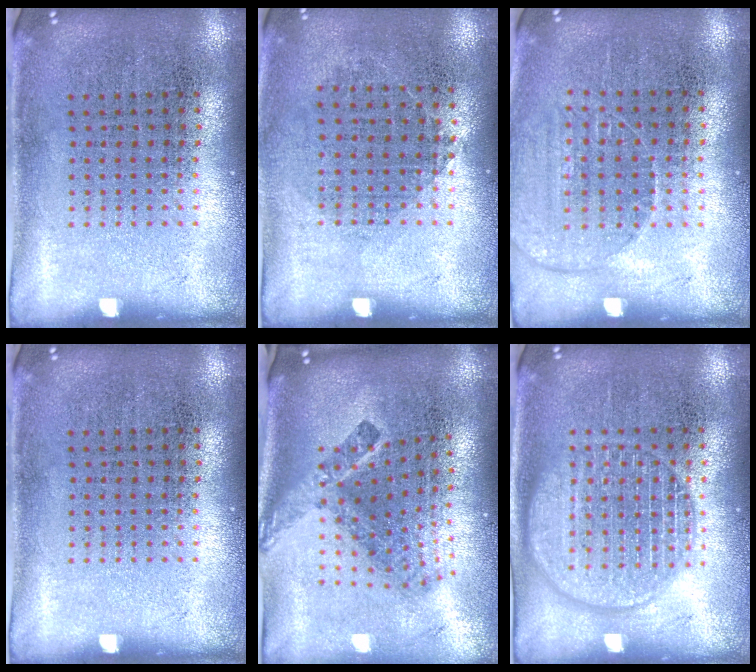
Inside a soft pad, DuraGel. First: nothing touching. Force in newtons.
{"total": 0.8, "press": 0.7, "slide": 0.4}
{"total": 1.4, "press": 1.3, "slide": 0.3}
{"total": 0.0}
{"total": 2.4, "press": 1.5, "slide": 1.9}
{"total": 3.3, "press": 3.3, "slide": 0.5}